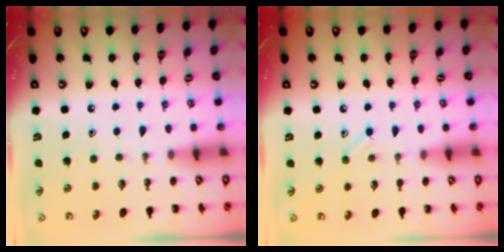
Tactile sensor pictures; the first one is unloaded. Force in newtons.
{"total": 6.4, "press": 6.2, "slide": 1.8}